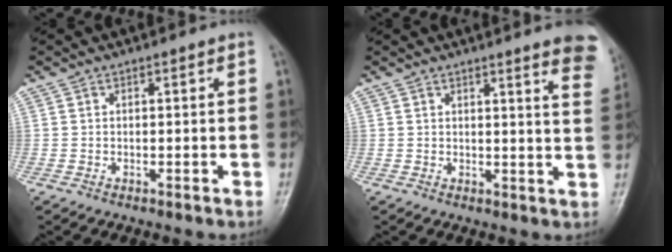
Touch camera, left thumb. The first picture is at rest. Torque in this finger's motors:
{"motor_torque": [1.86, 0.69, 0.79, -0.85, 0.21]}